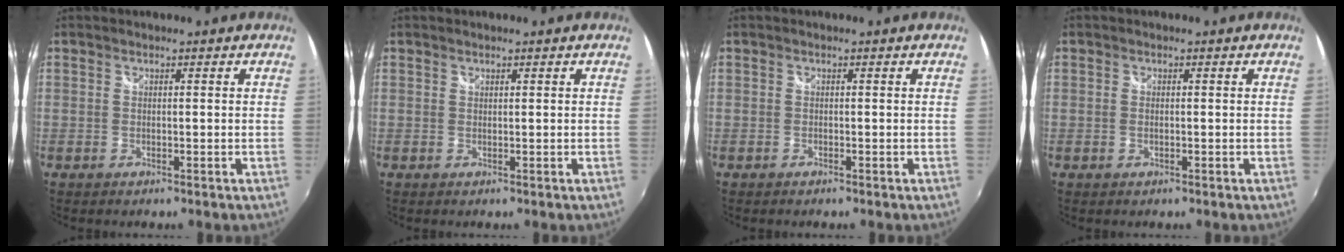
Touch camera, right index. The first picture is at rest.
{"total": 0.0}
{"total": 0.0}
{"total": 0.7, "force": [-0.1, 0.4, 0.5], "torque": [-0.013, -0.001, -0.003]}